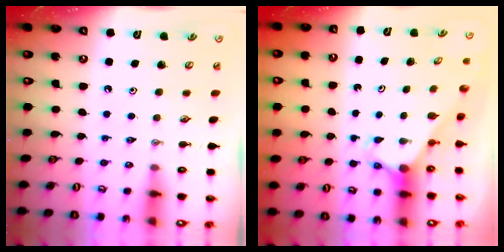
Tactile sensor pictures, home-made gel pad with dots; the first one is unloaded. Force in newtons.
{"total": 2.7, "press": 2.7, "slide": 0.0}